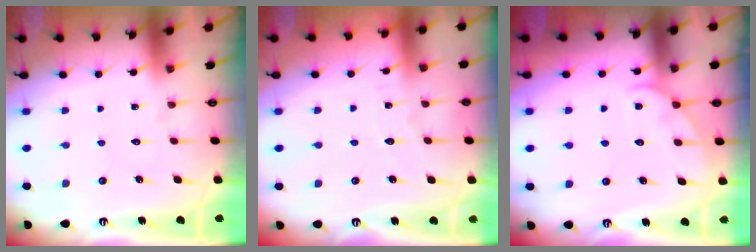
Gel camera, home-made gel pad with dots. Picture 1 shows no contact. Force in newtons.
{"total": 2.9, "press": 2.9, "slide": 0.3}
{"total": 4.2, "press": 4.1, "slide": 0.5}